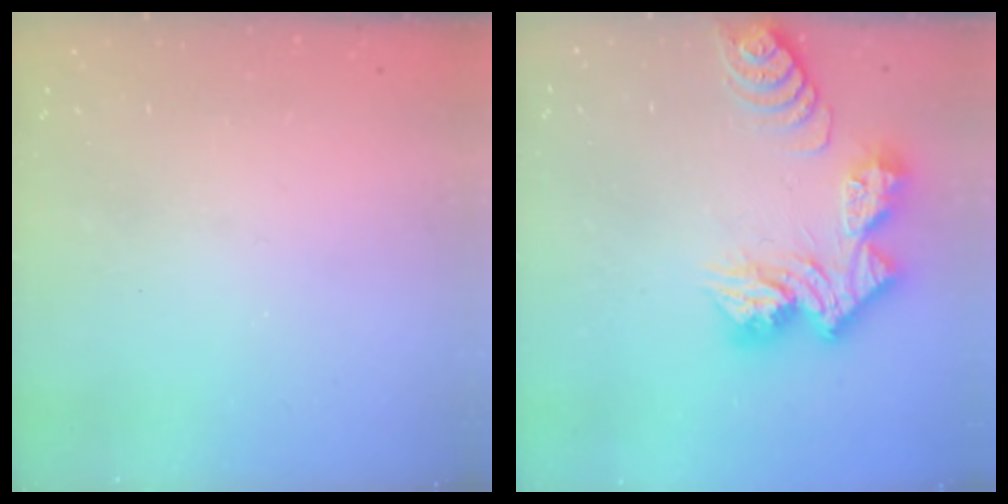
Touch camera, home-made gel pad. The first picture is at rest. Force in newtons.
{"total": 14.7, "press": 14.7, "slide": 1.3}